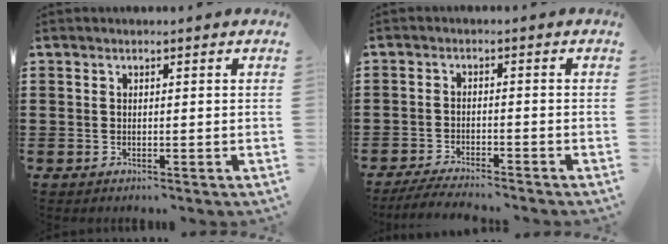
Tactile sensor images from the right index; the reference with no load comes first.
{"total": 3.3, "force": [-3.1, 0.0, 0.9], "torque": [-0.021, -0.003, -0.065]}